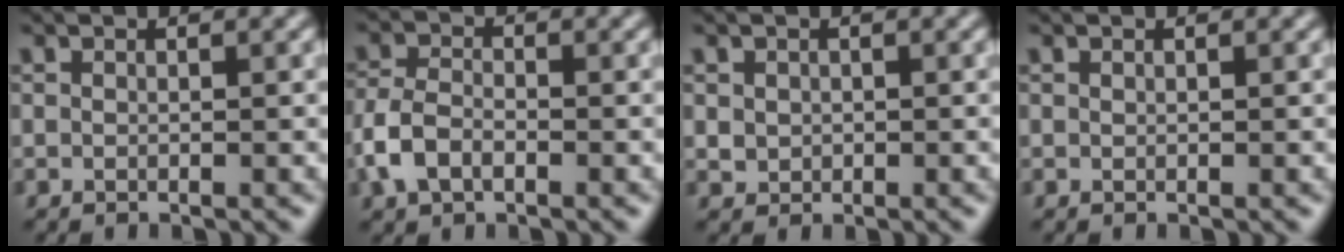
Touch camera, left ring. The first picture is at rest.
{"total": 3.6, "force": [-1.6, 2.3, 2.4], "torque": [-0.054, 0.002, -0.039]}
{"total": 1.2, "force": [0.1, 1.1, 0.3], "torque": [-0.002, -0.004, 0.002]}
{"total": 0.0}